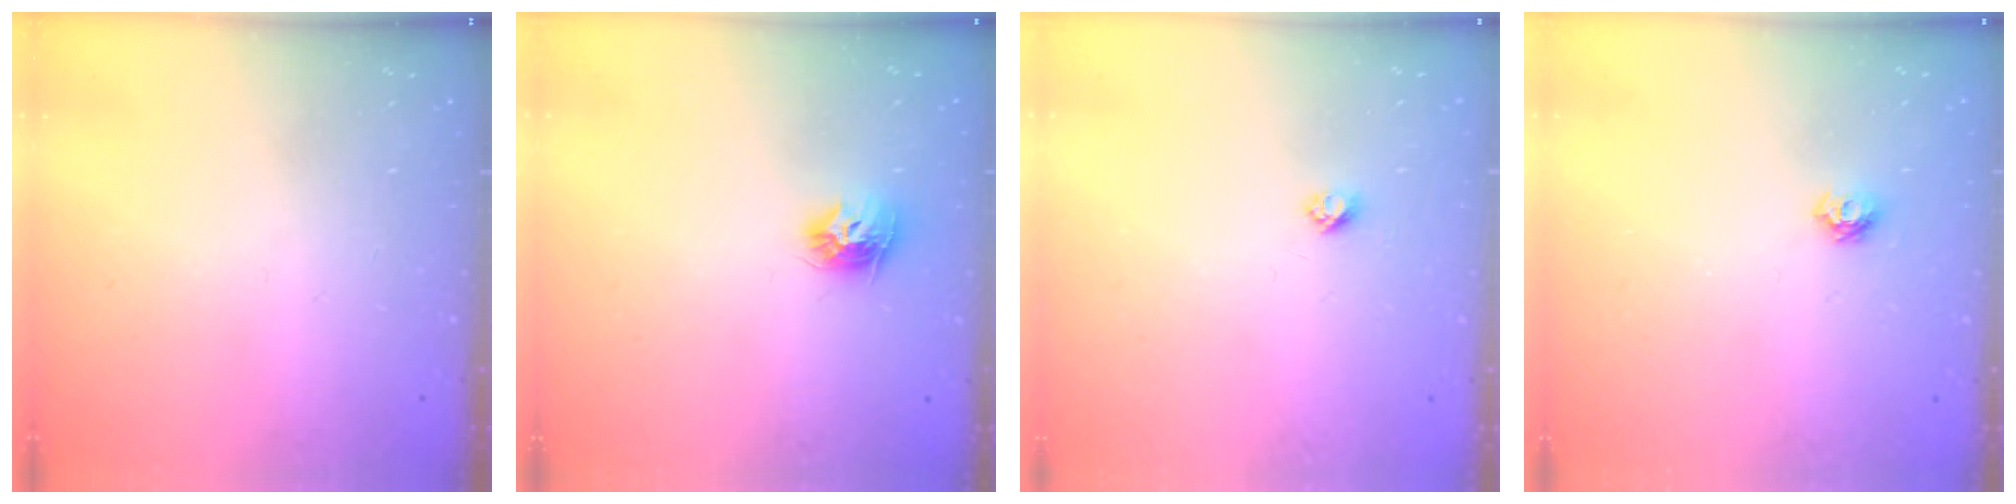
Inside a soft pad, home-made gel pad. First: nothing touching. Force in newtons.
{"total": 8.7, "press": 8.7, "slide": 0.3}
{"total": 2.7, "press": 2.6, "slide": 0.3}
{"total": 4.9, "press": 4.8, "slide": 0.6}